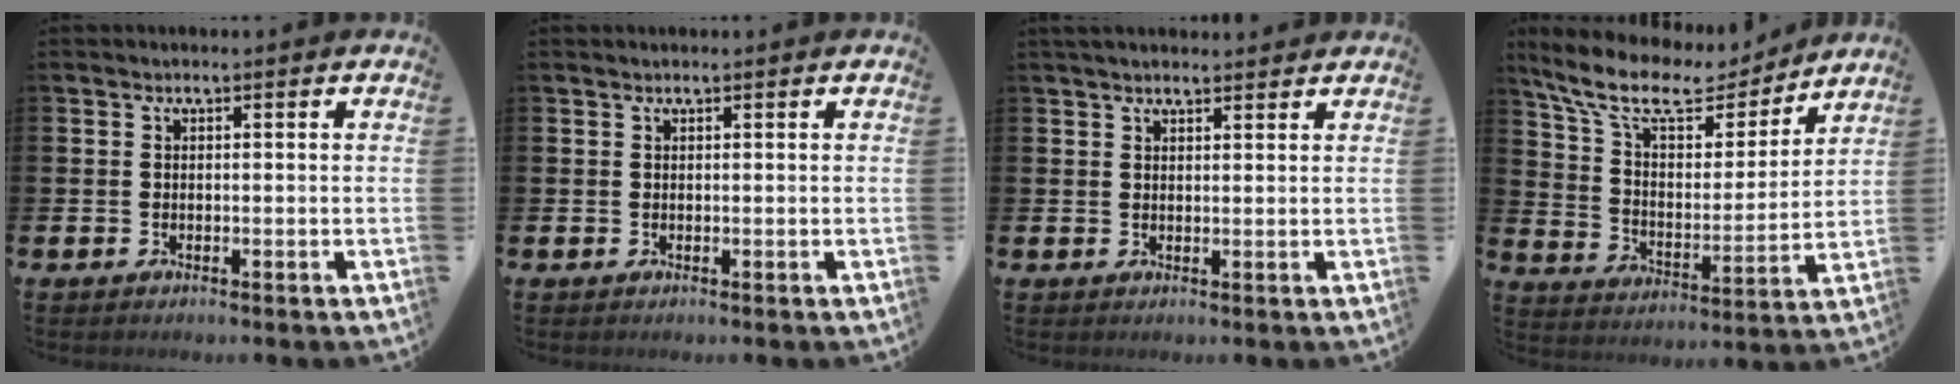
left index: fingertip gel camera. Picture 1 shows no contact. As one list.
[{"total": 0.0}, {"total": 2.2, "force": [2.0, 0.5, 0.5], "torque": [-0.002, -0.006, 0.035]}, {"total": 11.4, "force": [9.4, 4.1, 5.1], "torque": [-0.138, -0.053, 0.161]}]